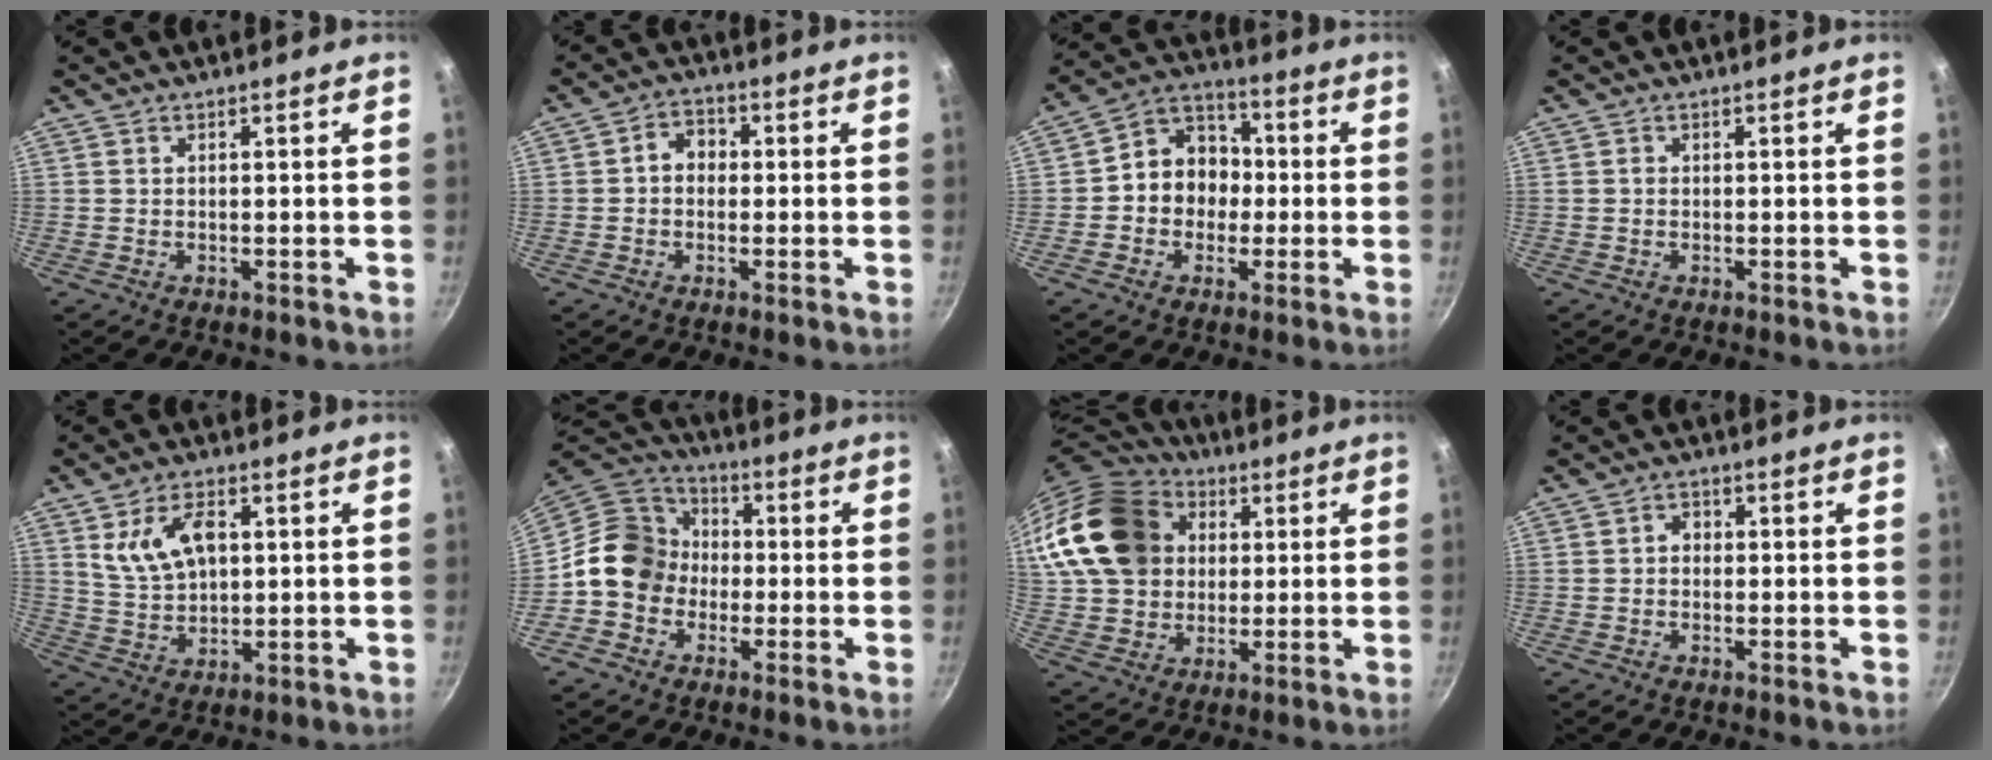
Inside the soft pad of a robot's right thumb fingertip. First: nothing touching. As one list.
[{"total": 4.7, "force": [0.1, 3.8, 2.7], "torque": [-0.016, 0.013, -0.007]}, {"total": 10.9, "force": [-0.7, 9.4, 5.5], "torque": [-0.038, 0.034, -0.031]}, {"total": 0.6, "force": [0.0, 0.5, 0.3], "torque": [-0.002, 0.004, 0.000]}, {"total": 9.8, "force": [3.1, 5.7, 7.3], "torque": [-0.123, -0.011, 0.065]}, {"total": 12.6, "force": [-1.4, 11.0, 6.0], "torque": [-0.059, 0.038, -0.046]}, {"total": 21.1, "force": [5.2, 16.7, 11.8], "torque": [-0.206, 0.021, 0.099]}, {"total": 2.2, "force": [-0.1, 1.8, 1.2], "torque": [-0.008, 0.009, -0.004]}]